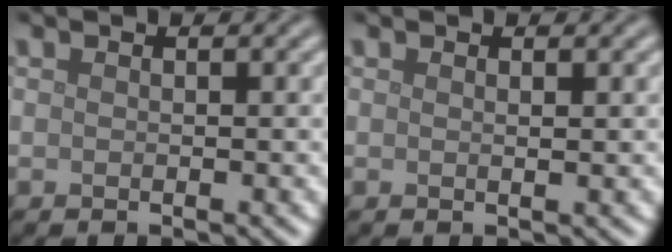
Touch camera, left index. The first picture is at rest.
{"total": 0.6, "force": [0.3, 0.2, 0.5], "torque": [-0.002, 0.001, 0.003]}